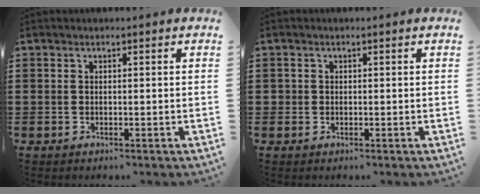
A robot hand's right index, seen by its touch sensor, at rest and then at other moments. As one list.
[{"total": 0.8, "force": [0.1, 0.8, 0.1], "torque": [-0.003, 0.006, 0.001]}]